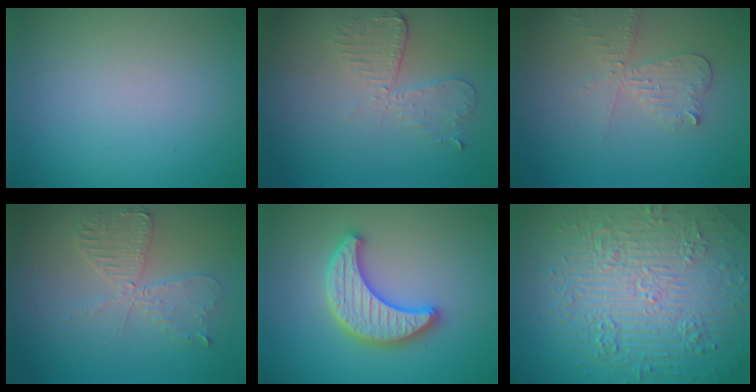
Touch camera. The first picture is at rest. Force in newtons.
{"total": 2.9, "press": 2.6, "slide": 1.4}
{"total": 3.0, "press": 2.8, "slide": 1.1}
{"total": 3.6, "press": 3.1, "slide": 1.9}
{"total": 4.4, "press": 4.3, "slide": 0.9}
{"total": 11.1, "press": 7.4, "slide": 8.3}